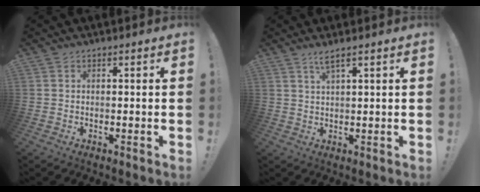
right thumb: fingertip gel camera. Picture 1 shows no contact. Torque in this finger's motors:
{"motor_torque": [-0.01, 0.12, -0.01, 0.01, 0.11]}